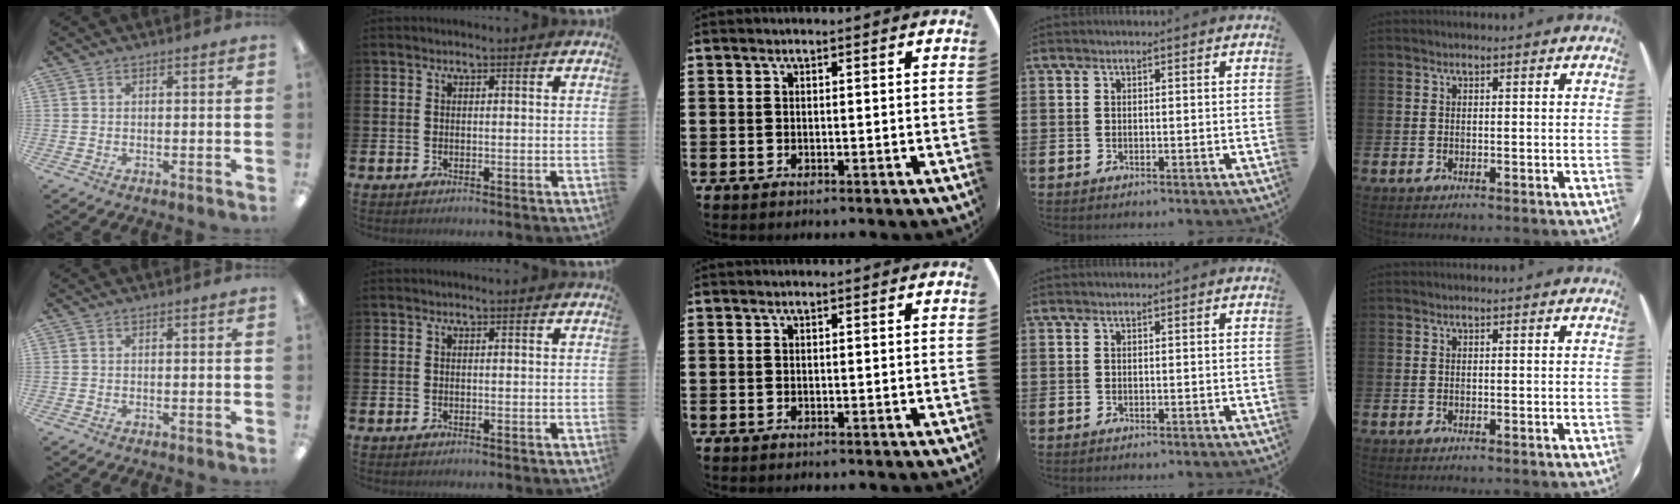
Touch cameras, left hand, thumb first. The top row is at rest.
{}